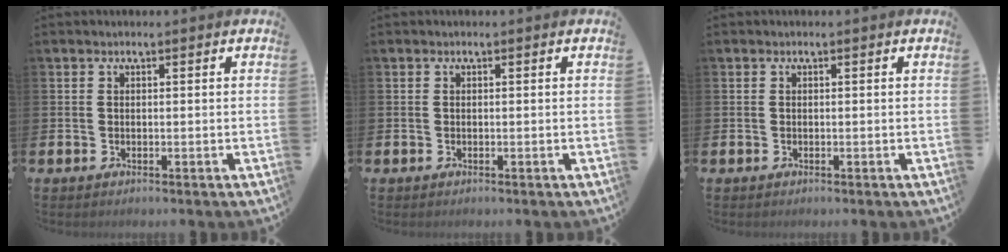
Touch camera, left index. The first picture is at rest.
{"total": 0.0}
{"total": 0.0}